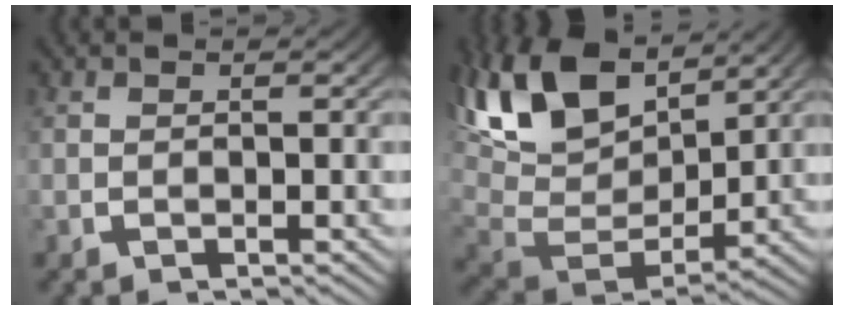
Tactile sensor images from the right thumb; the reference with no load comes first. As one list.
[{"total": 11.2, "force": [3.8, 6.7, 8.1], "torque": [-0.188, -0.016, 0.073]}]